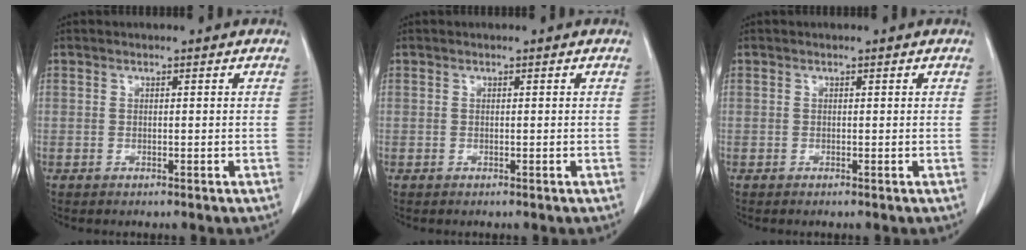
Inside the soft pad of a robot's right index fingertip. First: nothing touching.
{"total": 0.0}
{"total": 0.0}